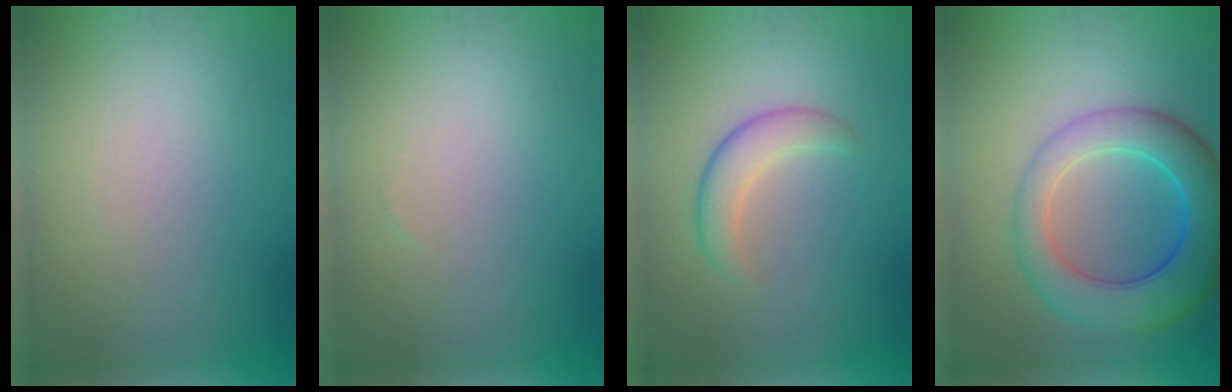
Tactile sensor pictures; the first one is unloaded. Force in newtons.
{"total": 0.0}
{"total": 2.8, "press": 2.8, "slide": 0.2}
{"total": 7.7, "press": 7.7, "slide": 0.4}